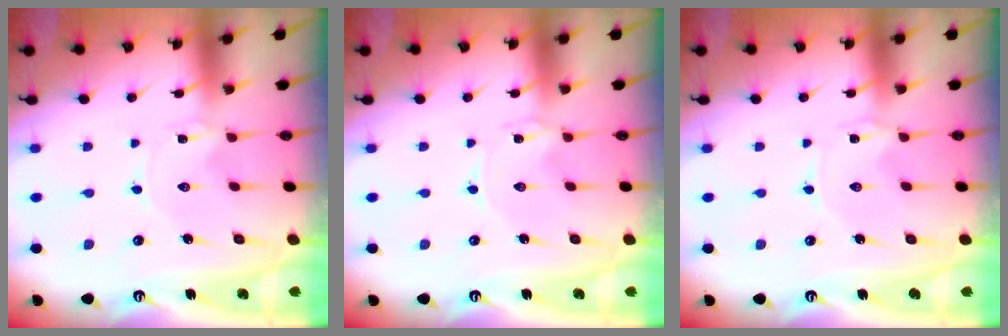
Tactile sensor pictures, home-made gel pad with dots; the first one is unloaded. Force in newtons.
{"total": 0.0}
{"total": 0.0}